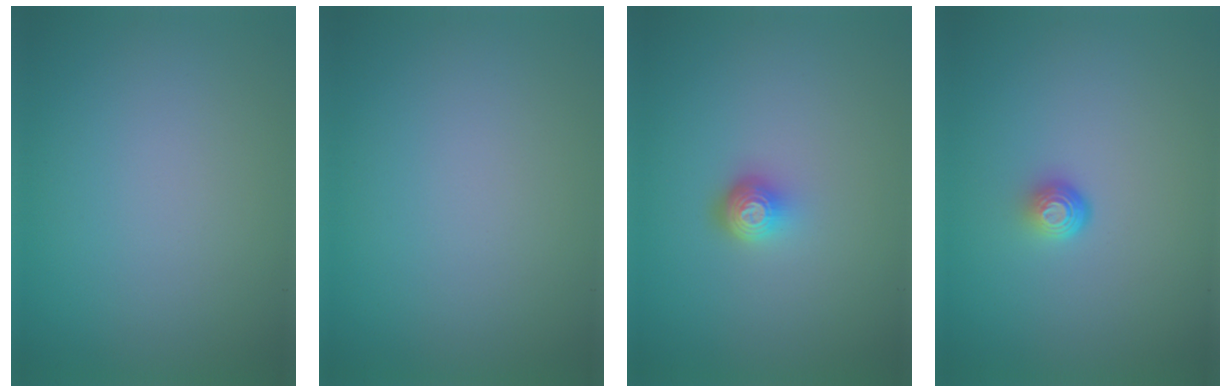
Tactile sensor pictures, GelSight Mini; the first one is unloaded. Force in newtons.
{"total": 0.0}
{"total": 2.0, "press": 1.4, "slide": 1.5}
{"total": 1.5, "press": 0.9, "slide": 1.2}